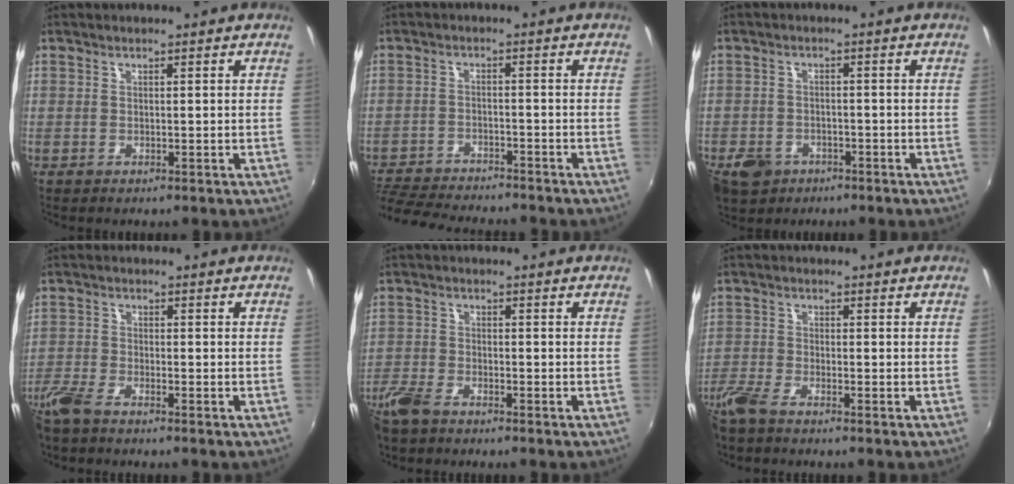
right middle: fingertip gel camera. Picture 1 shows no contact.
{"total": 13.8, "force": [-12.4, 2.7, 5.3], "torque": [-0.129, -0.019, -0.200]}
{"total": 6.6, "force": [-3.9, 4.6, 2.6], "torque": [-0.071, 0.000, -0.061]}
{"total": 5.3, "force": [-4.5, 1.1, 2.6], "torque": [-0.071, -0.015, -0.095]}
{"total": 5.9, "force": [-4.8, 2.0, 2.7], "torque": [-0.075, -0.012, -0.100]}
{"total": 5.0, "force": [-4.3, 0.7, 2.4], "torque": [-0.068, -0.015, -0.090]}